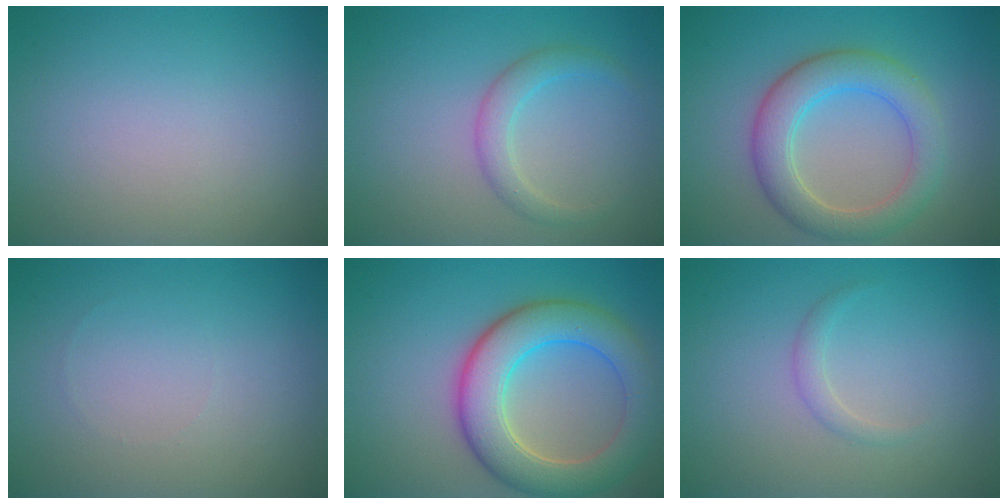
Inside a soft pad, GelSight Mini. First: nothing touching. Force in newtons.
{"total": 2.2, "press": 2.2, "slide": 0.1}
{"total": 5.3, "press": 5.3, "slide": 0.3}
{"total": 0.0}
{"total": 7.6, "press": 7.6, "slide": 0.6}
{"total": 1.1, "press": 1.1, "slide": 0.1}